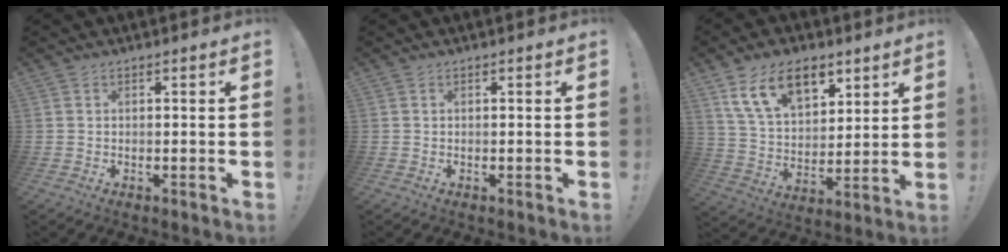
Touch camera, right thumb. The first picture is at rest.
{"total": 0.0}
{"total": 16.1, "force": [9.2, 9.3, 9.3], "torque": [-0.160, -0.036, 0.174]}